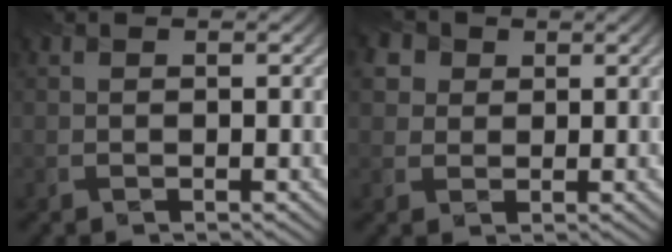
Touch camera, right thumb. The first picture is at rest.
{"total": 4.4, "force": [2.4, 3.3, 1.5], "torque": [-0.055, 0.003, 0.045]}